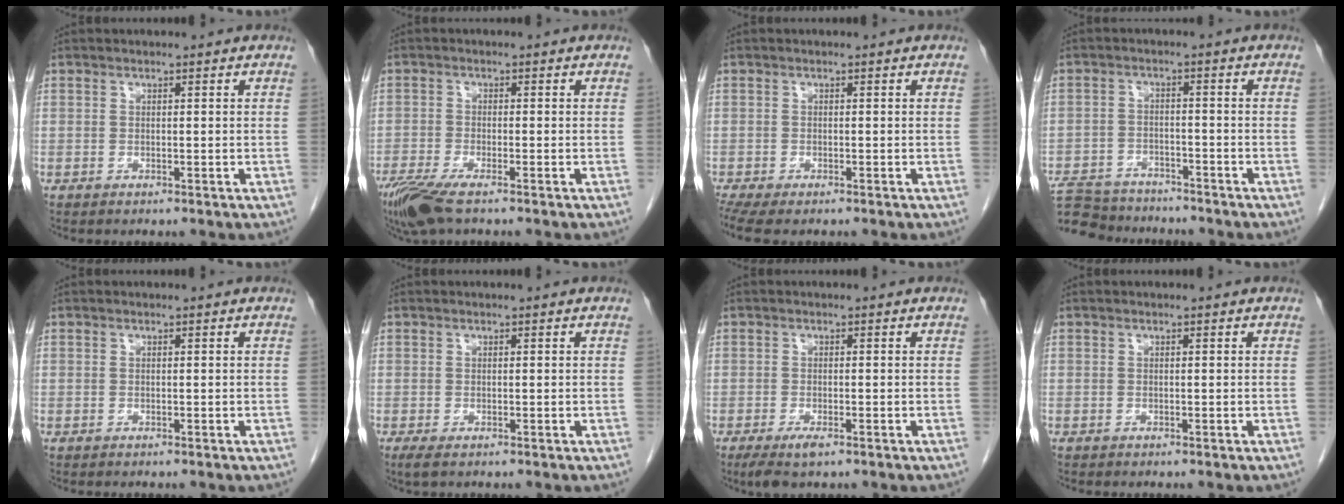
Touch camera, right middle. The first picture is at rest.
{"total": 6.5, "force": [-4.6, 1.1, 4.5], "torque": [-0.087, -0.018, -0.085]}
{"total": 5.2, "force": [-4.0, 1.6, 2.9], "torque": [-0.053, -0.010, -0.066]}
{"total": 12.5, "force": [-11.3, 4.2, 3.5], "torque": [-0.081, 0.004, -0.170]}
{"total": 0.0}
{"total": 1.2, "force": [-0.8, 0.3, 0.9], "torque": [-0.016, -0.004, -0.010]}
{"total": 3.4, "force": [-2.1, 0.9, 2.5], "torque": [-0.051, -0.008, -0.034]}
{"total": 0.0}